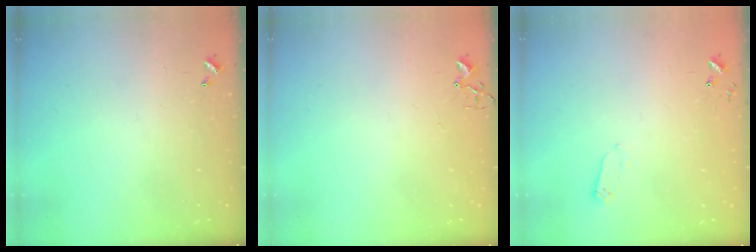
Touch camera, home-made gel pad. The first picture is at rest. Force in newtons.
{"total": 3.3, "press": 3.3, "slide": 0.5}
{"total": 2.4, "press": 2.4, "slide": 0.4}